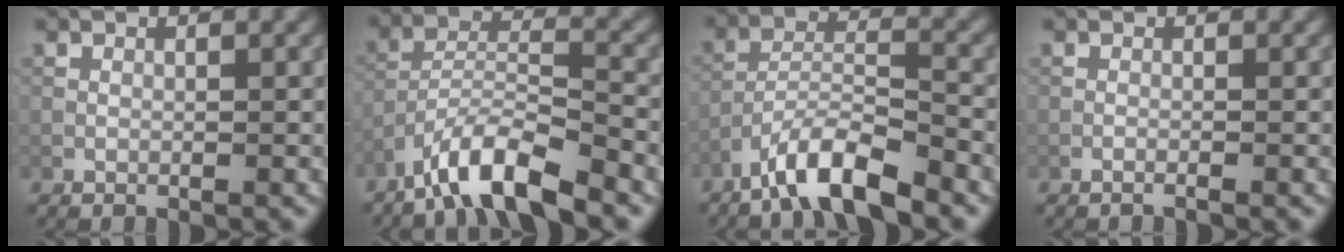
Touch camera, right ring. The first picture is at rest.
{"total": 6.9, "force": [-5.3, 1.3, 4.2], "torque": [-0.075, 0.004, -0.100]}
{"total": 6.1, "force": [-4.7, 1.1, 3.7], "torque": [-0.066, 0.004, -0.089]}
{"total": 0.6, "force": [-0.5, 0.1, 0.3], "torque": [-0.004, 0.003, -0.013]}